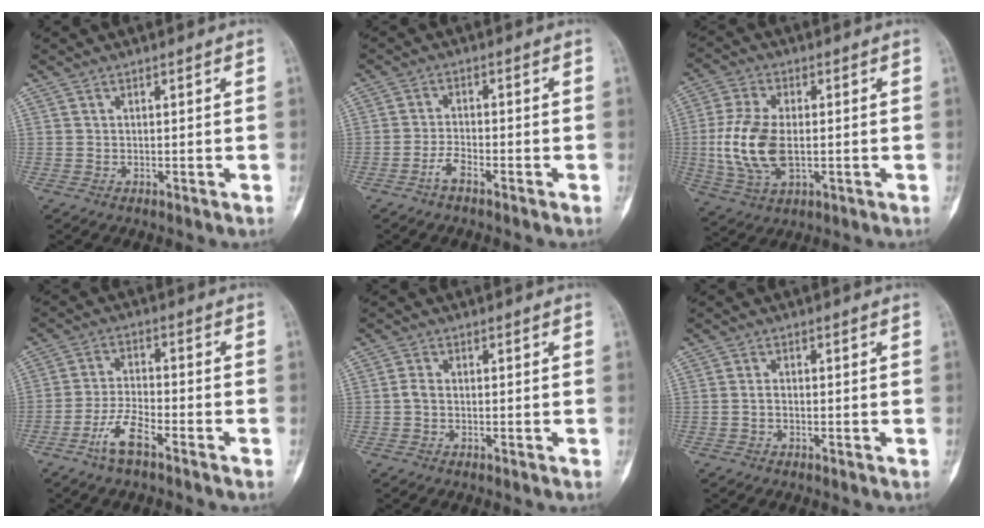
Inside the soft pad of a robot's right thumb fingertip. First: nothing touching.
{"total": 3.0, "force": [-2.1, 0.8, 1.9], "torque": [-0.042, 0.015, -0.046]}
{"total": 12.5, "force": [-0.8, 6.9, 10.4], "torque": [-0.223, -0.003, -0.012]}
{"total": 6.6, "force": [-4.2, 2.0, 4.7], "torque": [-0.099, 0.023, -0.083]}
{"total": 1.5, "force": [-0.4, 1.0, 1.1], "torque": [-0.021, 0.002, -0.011]}
{"total": 1.3, "force": [-0.5, 0.8, 0.9], "torque": [-0.016, 0.005, -0.012]}